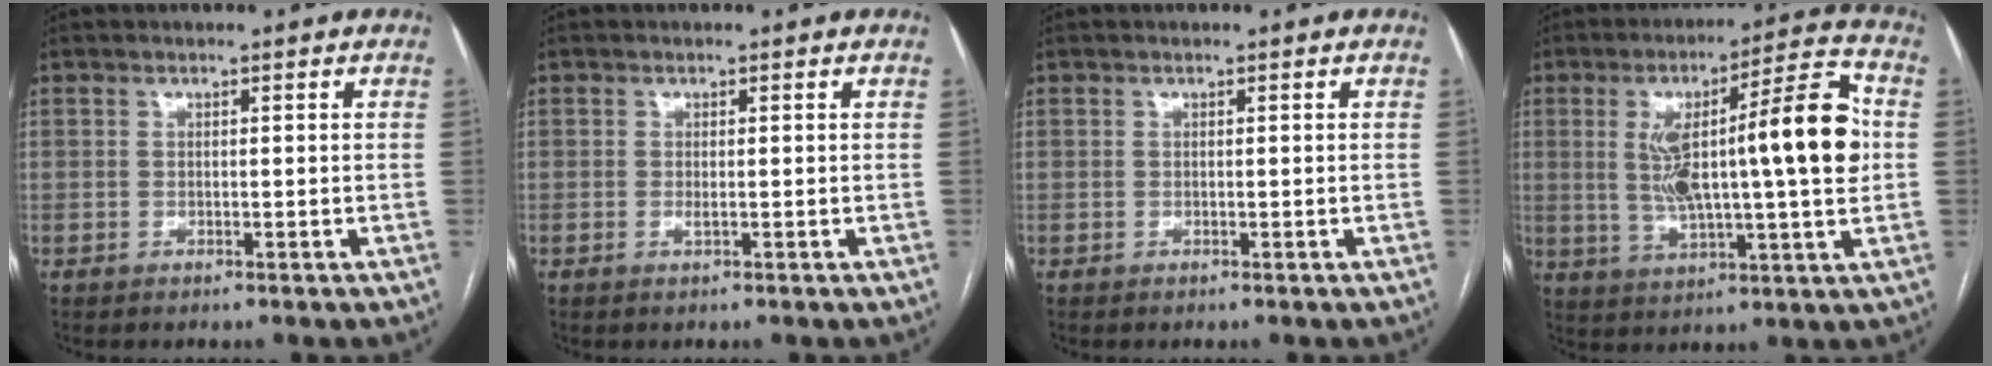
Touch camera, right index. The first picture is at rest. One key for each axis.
{"total": 0.6, "fx": -0.1, "fy": 0.1, "fz": 0.6, "tx": -0.013, "ty": -0.001, "tz": -0.003}
{"total": 0.0}
{"total": 17.3, "fx": 2.1, "fy": 2.3, "fz": 17.0, "tx": -0.269, "ty": 0.028, "tz": 0.034}